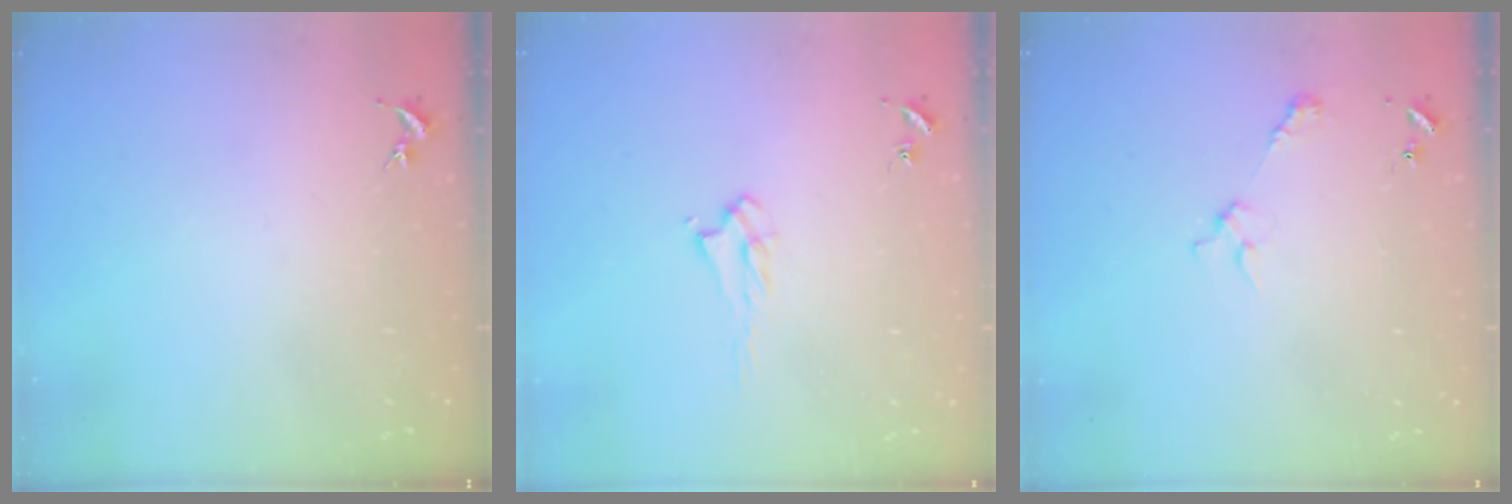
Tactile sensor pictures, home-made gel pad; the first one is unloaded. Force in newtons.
{"total": 2.2, "press": 2.2, "slide": 0.4}
{"total": 3.7, "press": 3.7, "slide": 0.4}